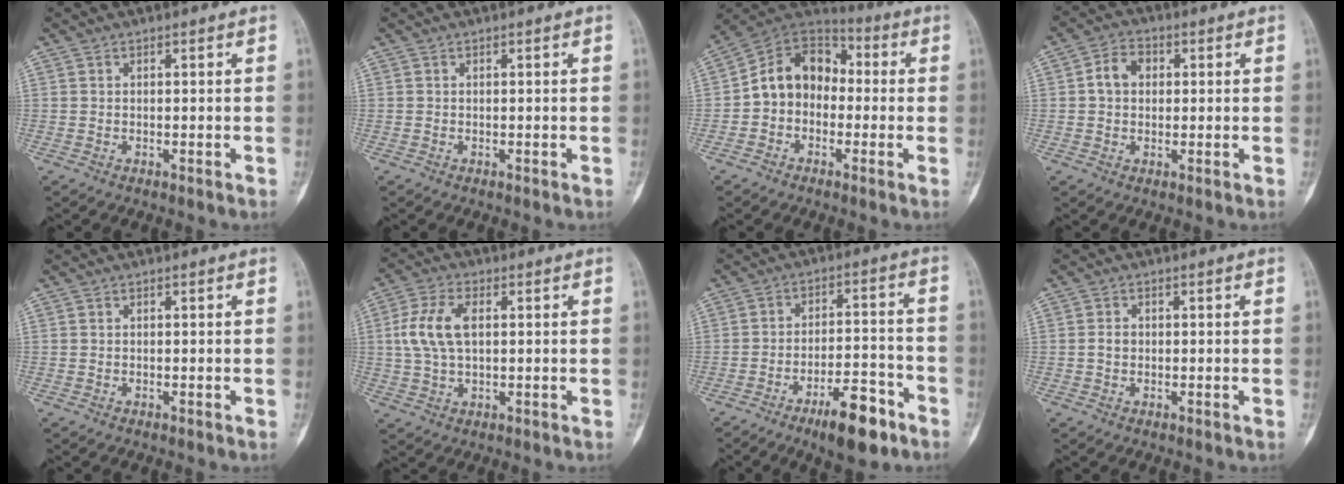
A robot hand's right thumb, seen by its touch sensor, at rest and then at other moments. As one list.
[{"total": 0.0}, {"total": 12.1, "force": [-1.0, 9.7, 7.2], "torque": [-0.092, 0.045, -0.035]}, {"total": 5.3, "force": [0.7, 4.2, 3.2], "torque": [-0.045, 0.012, 0.006]}, {"total": 0.0}, {"total": 8.8, "force": [1.4, 4.8, 7.2], "torque": [-0.157, 0.010, 0.027]}, {"total": 11.3, "force": [-6.9, 3.8, 8.0], "torque": [-0.116, 0.048, -0.106]}, {"total": 1.6, "force": [-0.1, 1.3, 1.0], "torque": [-0.015, 0.006, -0.003]}]